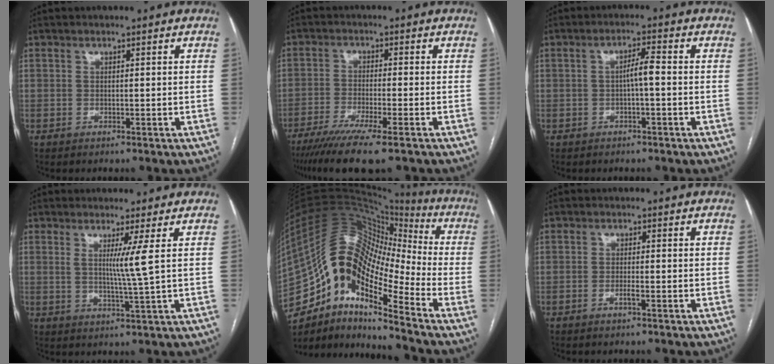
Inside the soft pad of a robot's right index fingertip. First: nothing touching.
{"total": 10.5, "force": [-7.7, 0.1, 7.1], "torque": [-0.113, -0.026, -0.122]}
{"total": 3.0, "force": [-0.4, 0.2, 3.0], "torque": [-0.049, 0.006, -0.007]}
{"total": 4.5, "force": [1.3, -1.6, 4.0], "torque": [-0.076, -0.017, 0.026]}
{"total": 19.2, "force": [-10.3, 7.1, 14.6], "torque": [-0.269, 0.060, -0.180]}
{"total": 1.4, "force": [-0.7, 0.0, 1.2], "torque": [-0.025, -0.001, -0.012]}